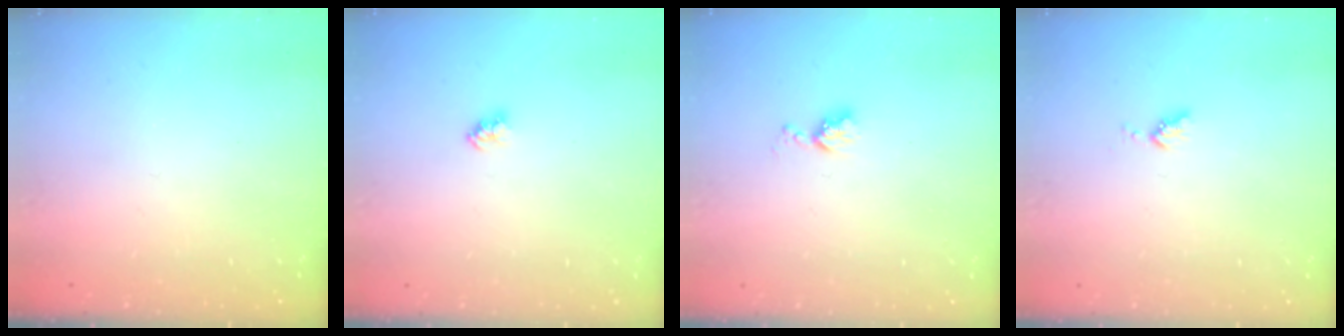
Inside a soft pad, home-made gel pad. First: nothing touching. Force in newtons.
{"total": 2.5, "press": 2.5, "slide": 0.1}
{"total": 4.0, "press": 3.9, "slide": 0.7}
{"total": 3.4, "press": 3.4, "slide": 0.6}